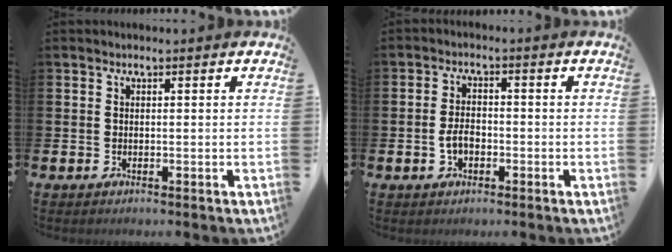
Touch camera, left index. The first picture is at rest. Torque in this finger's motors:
{"motor_torque": [0.32, 0.32, 0.11, 0.05]}